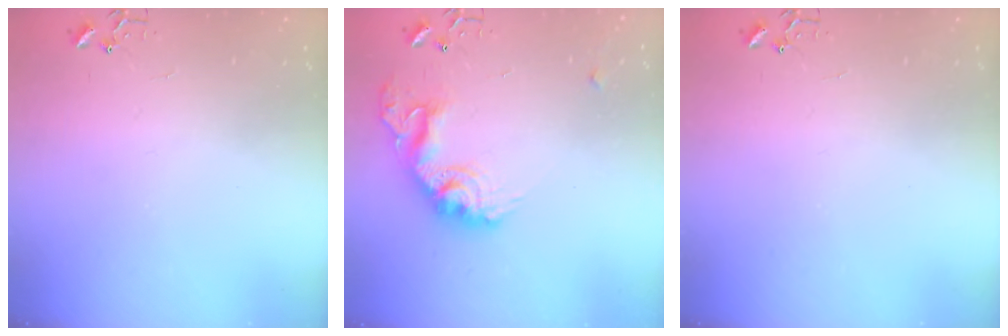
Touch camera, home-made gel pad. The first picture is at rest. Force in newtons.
{"total": 17.2, "press": 17.2, "slide": 1.2}
{"total": 0.0}